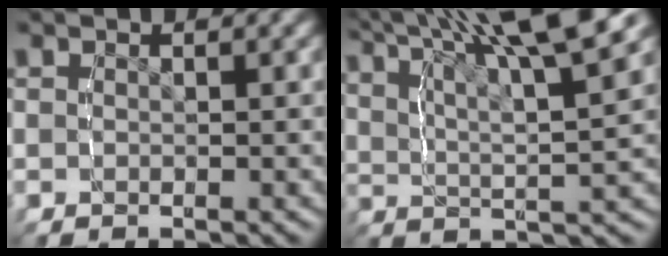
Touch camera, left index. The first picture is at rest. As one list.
[{"total": 9.6, "force": [5.5, 3.0, 7.3], "torque": [-0.099, 0.011, 0.082]}]